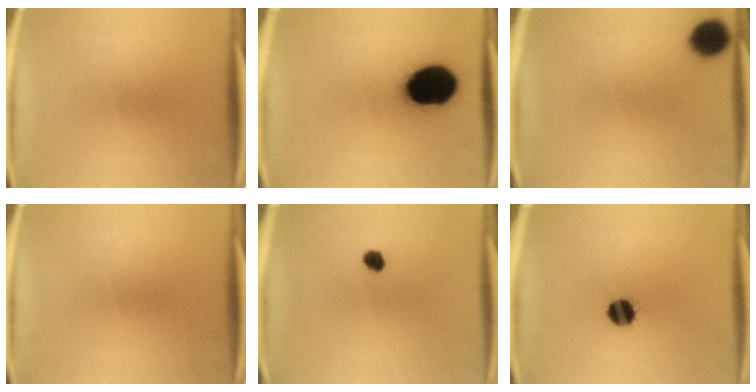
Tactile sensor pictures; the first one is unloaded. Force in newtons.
{"total": 20.4}
{"total": 7.4}
{"total": 0.0}
{"total": 2.5}
{"total": 6.4}